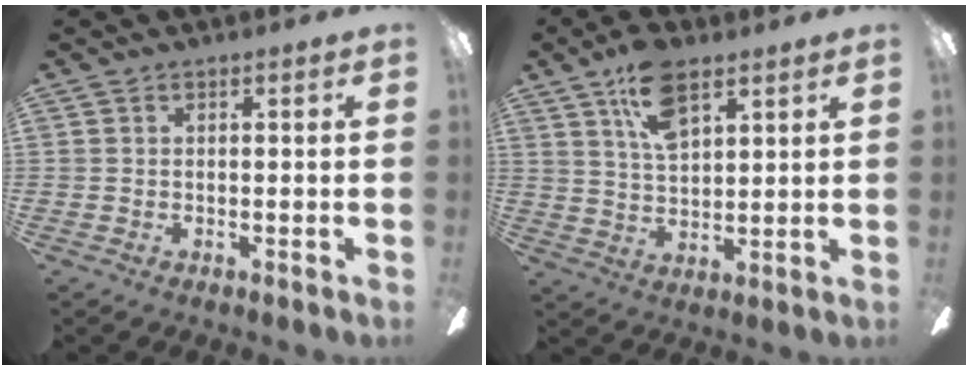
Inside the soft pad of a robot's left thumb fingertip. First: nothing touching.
{"total": 11.0, "force": [6.9, 5.0, 7.0], "torque": [-0.126, -0.016, 0.125]}